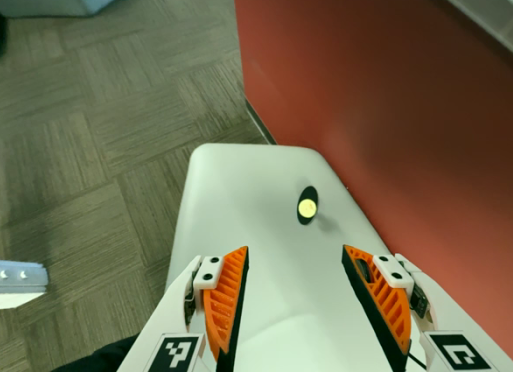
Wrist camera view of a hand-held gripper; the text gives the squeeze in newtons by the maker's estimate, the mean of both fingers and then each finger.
{"total": 0.0}